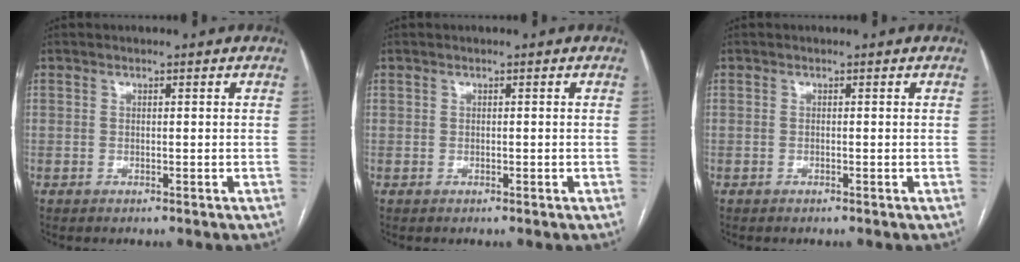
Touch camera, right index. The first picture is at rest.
{"total": 0.0}
{"total": 0.0}